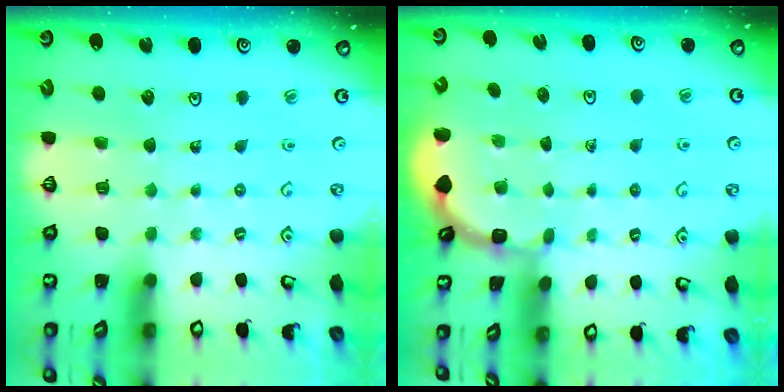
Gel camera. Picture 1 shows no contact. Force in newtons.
{"total": 2.0, "press": 2.0, "slide": 0.1}